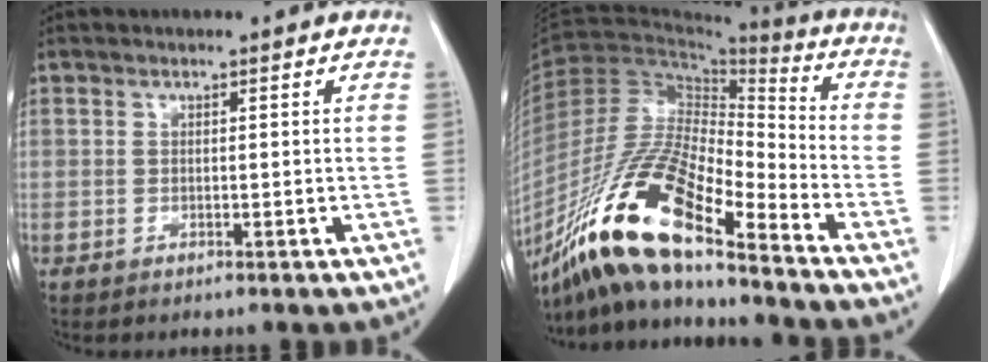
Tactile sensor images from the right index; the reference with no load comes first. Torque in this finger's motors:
{"motor_torque": [0.59, -0.57, 0.44, 0.11]}